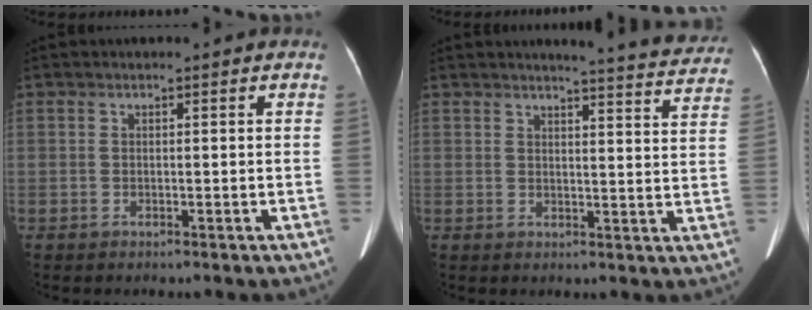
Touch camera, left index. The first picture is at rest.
{"total": 12.7, "force": [12.3, 0.4, 3.2], "torque": [-0.029, -0.058, 0.118]}